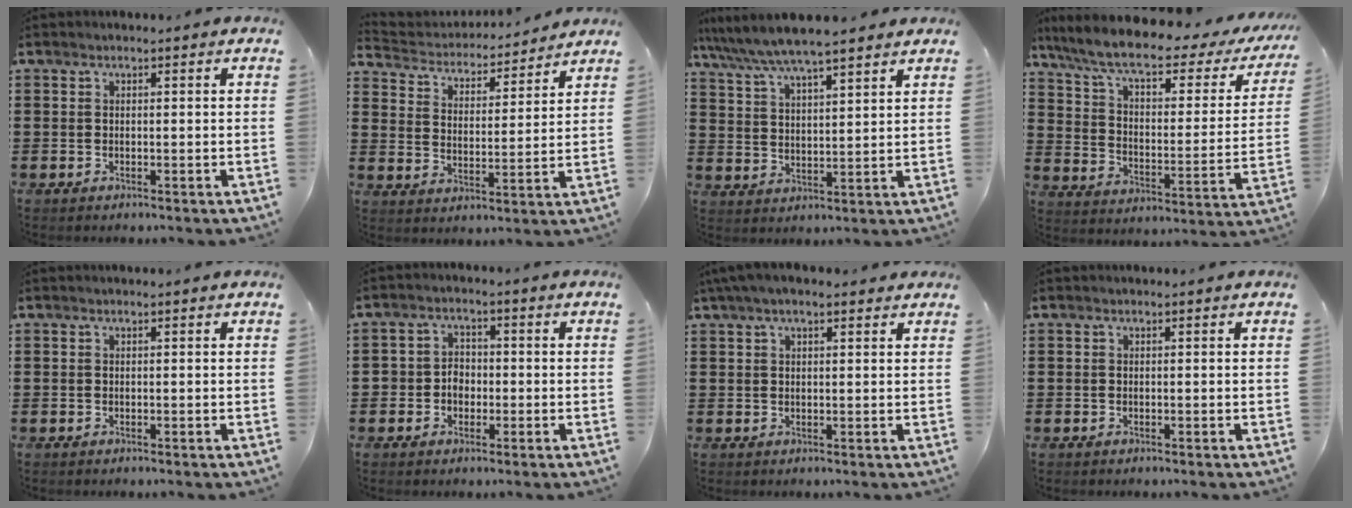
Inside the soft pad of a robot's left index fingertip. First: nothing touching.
{"total": 3.4, "force": [3.4, 0.6, -0.1], "torque": [-0.023, -0.028, 0.051]}
{"total": 6.3, "force": [5.6, 0.5, 2.7], "torque": [-0.075, -0.023, 0.097]}
{"total": 8.7, "force": [6.2, 1.8, 5.7], "torque": [-0.134, -0.031, 0.102]}
{"total": 0.0}
{"total": 3.0, "force": [-0.9, 2.5, 1.2], "torque": [-0.032, 0.005, -0.021]}
{"total": 3.4, "force": [2.2, 1.1, 2.3], "torque": [-0.049, 0.008, 0.041]}
{"total": 0.0}